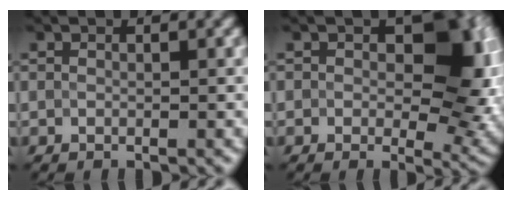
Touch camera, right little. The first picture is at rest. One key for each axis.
{"total": 9.7, "fx": 1.1, "fy": 5.9, "fz": 7.6, "tx": -0.080, "ty": 0.000, "tz": 0.010}